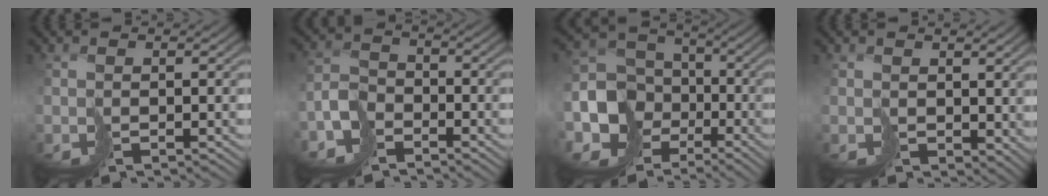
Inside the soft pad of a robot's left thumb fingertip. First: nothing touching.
{"total": 5.0, "force": [-4.0, 2.8, 1.1], "torque": [-0.018, 0.000, -0.093]}
{"total": 12.7, "force": [-5.1, 10.4, 5.2], "torque": [-0.140, -0.043, -0.099]}
{"total": 2.7, "force": [1.4, 2.1, 1.2], "torque": [-0.031, -0.010, 0.031]}